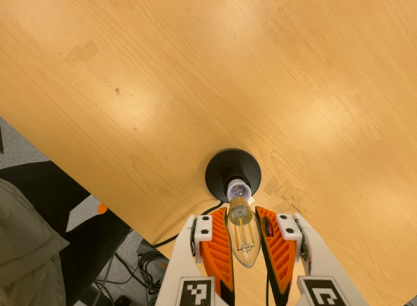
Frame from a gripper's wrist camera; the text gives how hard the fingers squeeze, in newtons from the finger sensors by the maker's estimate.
{"total": 22.4, "left": 24.6, "right": 20.2}